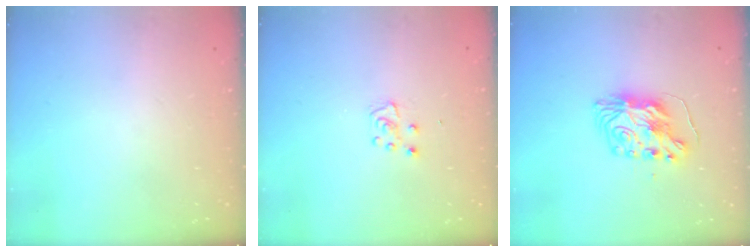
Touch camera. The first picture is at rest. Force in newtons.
{"total": 5.1, "press": 5.0, "slide": 0.6}
{"total": 9.0, "press": 9.0, "slide": 0.6}